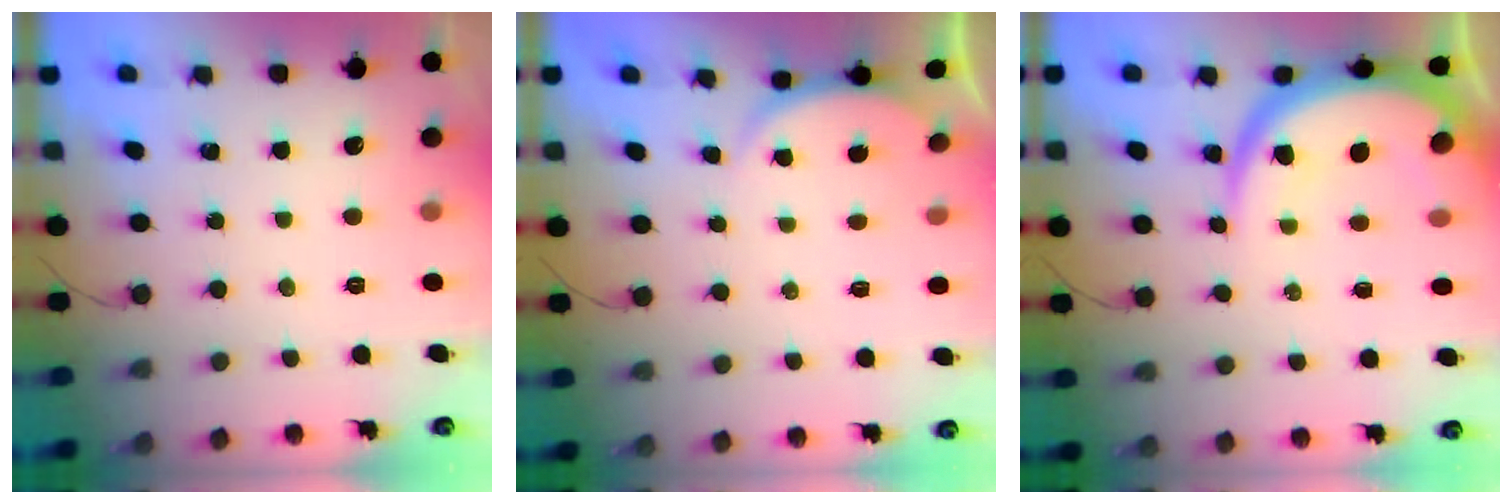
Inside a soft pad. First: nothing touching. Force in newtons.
{"total": 2.2, "press": 2.1, "slide": 0.5}
{"total": 11.7, "press": 11.6, "slide": 1.1}